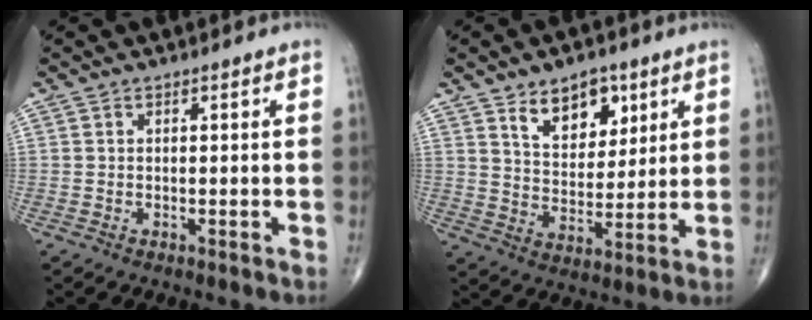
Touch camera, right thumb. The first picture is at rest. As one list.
[{"total": 10.9, "force": [5.9, 6.5, 6.4], "torque": [-0.065, -0.038, 0.103]}]